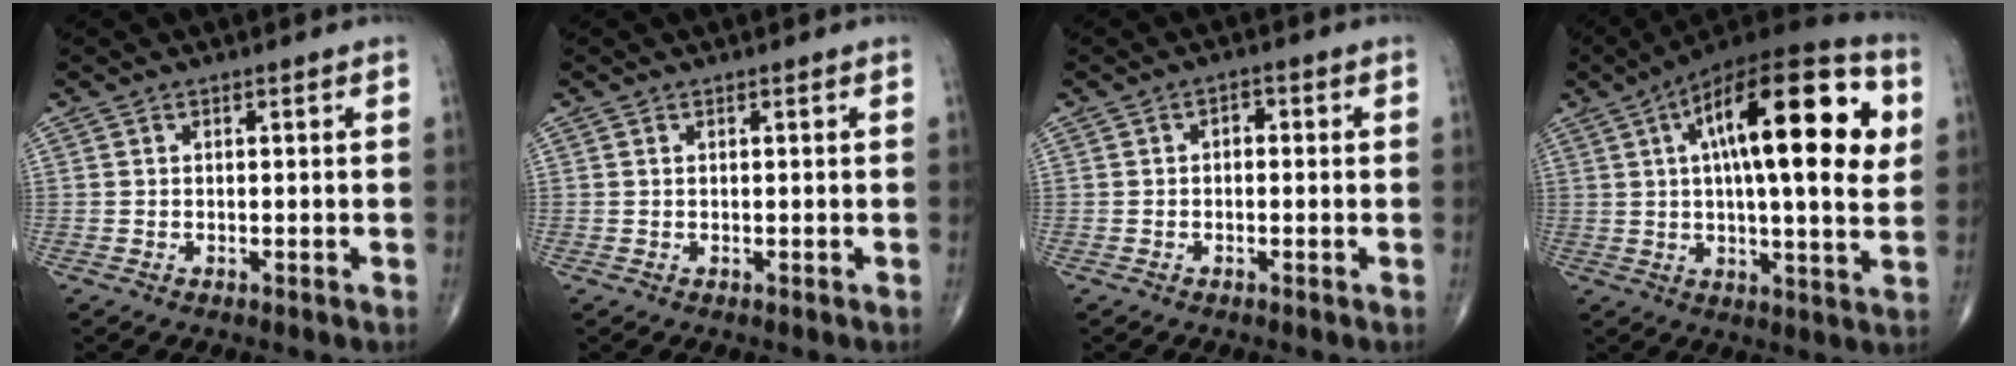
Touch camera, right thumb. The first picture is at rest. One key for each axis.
{"total": 0.0}
{"total": 1.9, "fx": 0.0, "fy": 1.3, "fz": 1.4, "tx": -0.011, "ty": 0.007, "tz": -0.006}
{"total": 26.8, "fx": 6.8, "fy": 8.6, "fz": 24.4, "tx": -0.363, "ty": 0.013, "tz": 0.087}